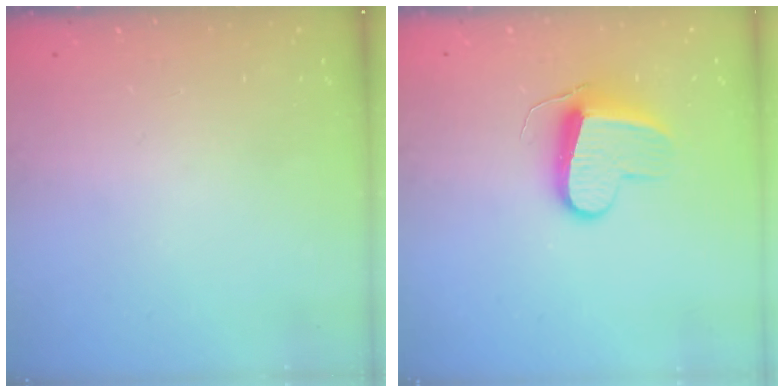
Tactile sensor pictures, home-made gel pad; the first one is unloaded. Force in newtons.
{"total": 9.8, "press": 9.8, "slide": 0.3}